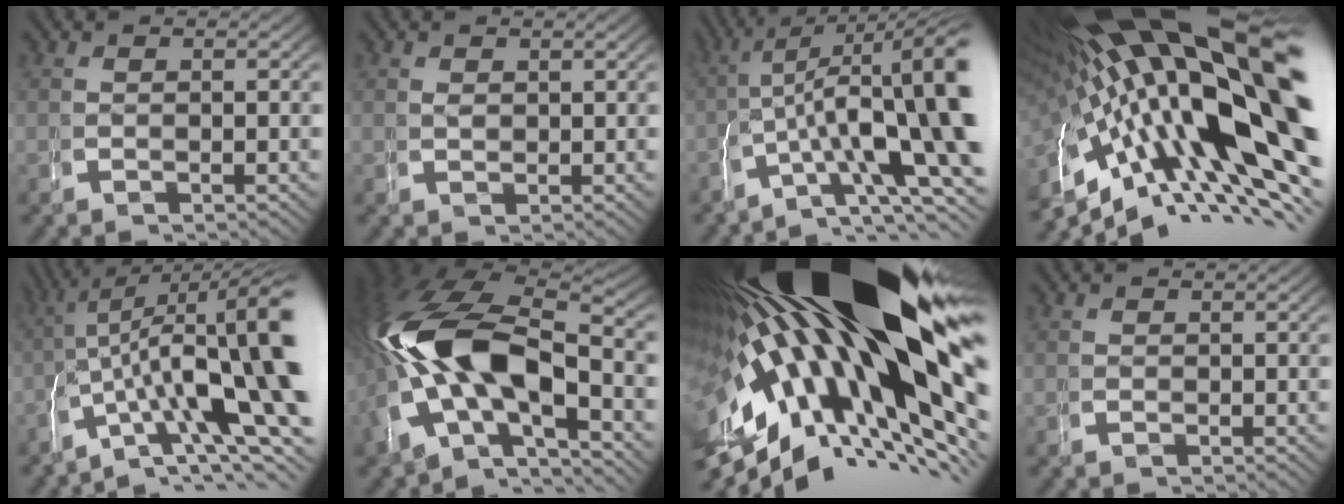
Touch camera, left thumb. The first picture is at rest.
{"total": 0.8, "force": [0.5, 0.2, -0.6], "torque": [0.009, -0.009, 0.015]}
{"total": 12.5, "force": [-0.6, 7.3, 10.2], "torque": [-0.152, -0.028, 0.009]}
{"total": 24.2, "force": [1.5, 14.0, 19.7], "torque": [-0.302, -0.032, 0.037]}
{"total": 14.2, "force": [0.1, 8.1, 11.6], "torque": [-0.172, -0.026, 0.019]}
{"total": 18.2, "force": [-0.3, 12.6, 13.1], "torque": [-0.275, -0.053, 0.017]}
{"total": 29.2, "force": [2.4, 15.4, 24.6], "torque": [-0.403, 0.007, 0.047]}
{"total": 0.5, "force": [0.1, 0.1, -0.5], "torque": [0.009, -0.002, 0.003]}